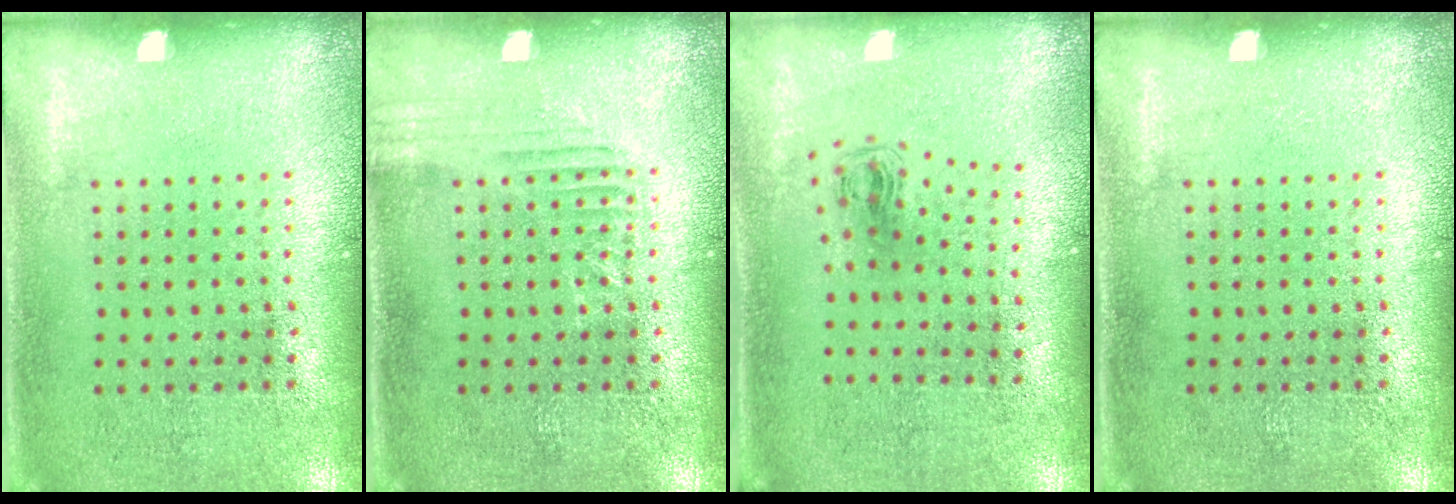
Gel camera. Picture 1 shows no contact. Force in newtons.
{"total": 1.3, "press": 1.3, "slide": 0.2}
{"total": 0.6, "press": 0.3, "slide": 0.6}
{"total": 0.0}